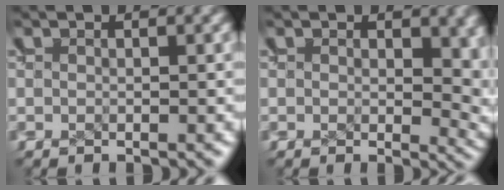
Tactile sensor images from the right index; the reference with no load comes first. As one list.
[{"total": 4.0, "force": [0.9, 2.2, 3.2], "torque": [-0.028, -0.008, 0.012]}]